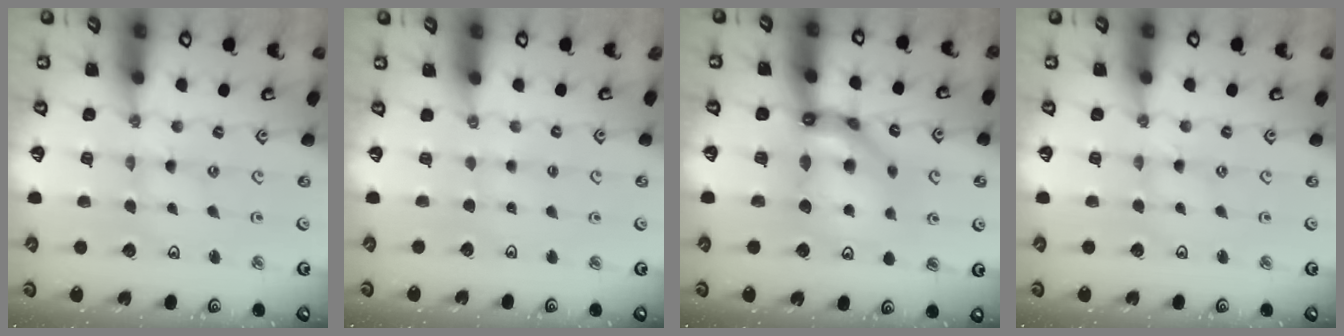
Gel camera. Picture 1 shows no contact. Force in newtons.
{"total": 1.8, "press": 1.7, "slide": 0.4}
{"total": 12.1, "press": 12.0, "slide": 1.3}
{"total": 0.0}